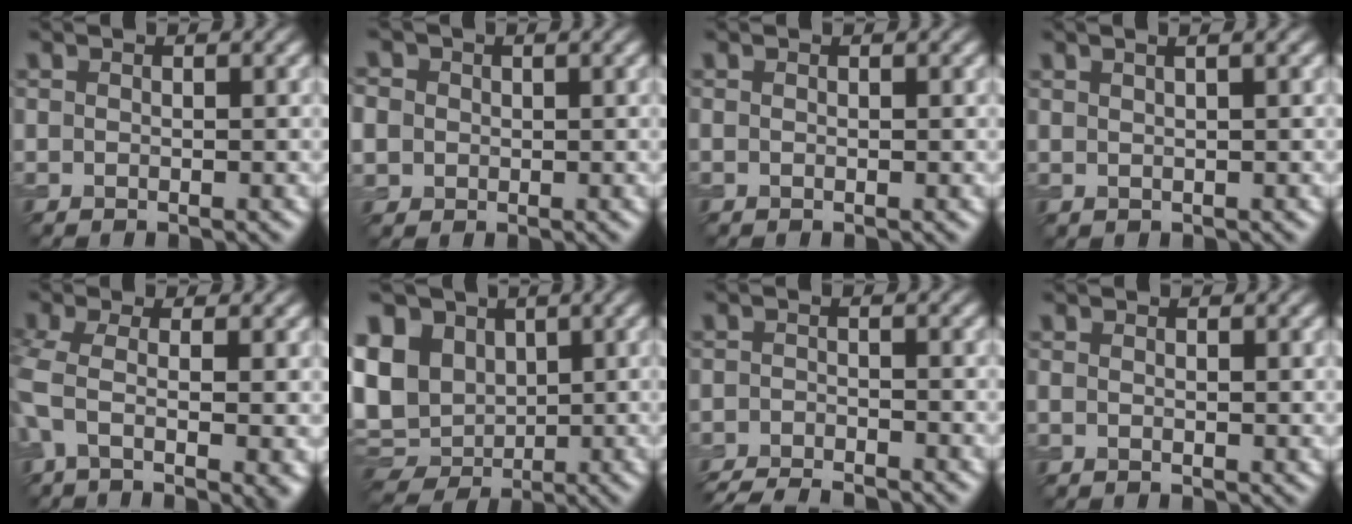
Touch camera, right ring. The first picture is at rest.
{"total": 3.3, "force": [0.4, 3.1, 1.1], "torque": [-0.043, 0.016, 0.006]}
{"total": 0.0}
{"total": 3.0, "force": [1.7, 1.4, 2.0], "torque": [-0.006, 0.011, -0.001]}
{"total": 6.1, "force": [-0.7, 2.2, 5.6], "torque": [-0.118, -0.010, -0.015]}
{"total": 10.1, "force": [1.4, 8.0, 6.0], "torque": [-0.125, 0.012, 0.027]}
{"total": 4.2, "force": [-3.9, 0.5, 1.4], "torque": [-0.024, -0.007, -0.072]}
{"total": 0.5, "force": [0.2, 0.1, 0.5], "torque": [-0.008, 0.000, 0.001]}